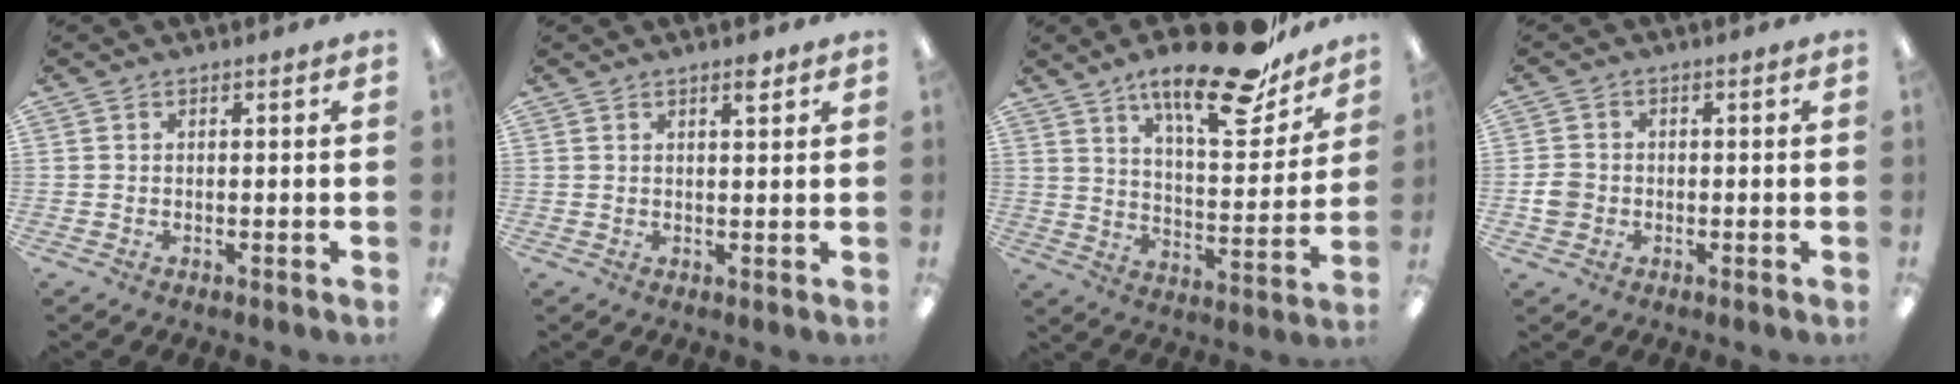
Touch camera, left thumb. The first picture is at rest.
{"total": 2.5, "force": [1.9, 0.6, 1.5], "torque": [-0.017, -0.006, 0.030]}
{"total": 22.0, "force": [15.8, 6.8, 13.8], "torque": [-0.210, -0.099, 0.260]}
{"total": 3.7, "force": [-0.7, 3.2, 1.6], "torque": [-0.024, 0.008, -0.011]}